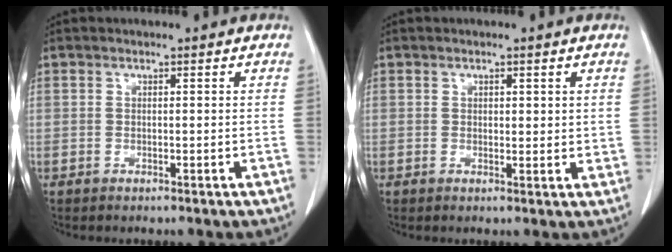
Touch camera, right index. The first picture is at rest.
{"total": 2.1, "force": [0.9, 1.1, 1.5], "torque": [-0.016, -0.006, 0.012]}